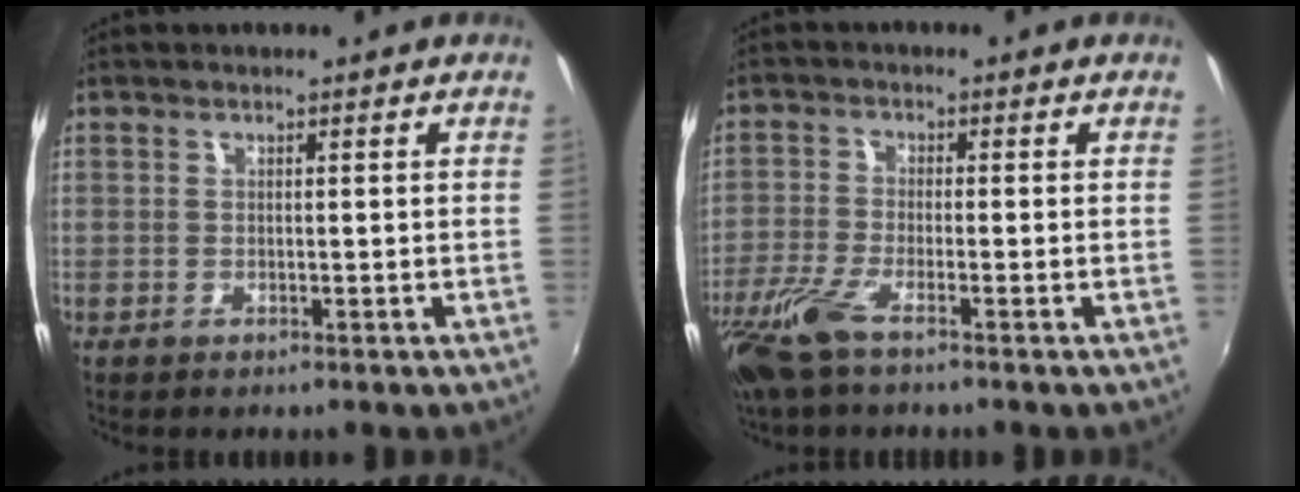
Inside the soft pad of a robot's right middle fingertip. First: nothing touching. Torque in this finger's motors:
{"motor_torque": [1.10, -1.04, 0.45, 0.13]}